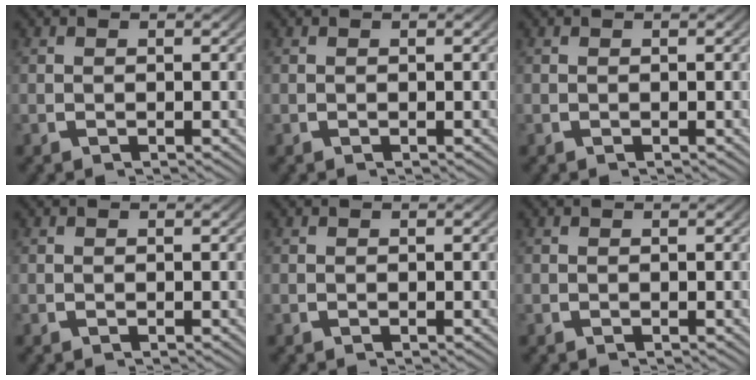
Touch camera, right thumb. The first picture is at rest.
{"total": 0.0}
{"total": 0.0}
{"total": 0.0}
{"total": 0.0}
{"total": 0.0}